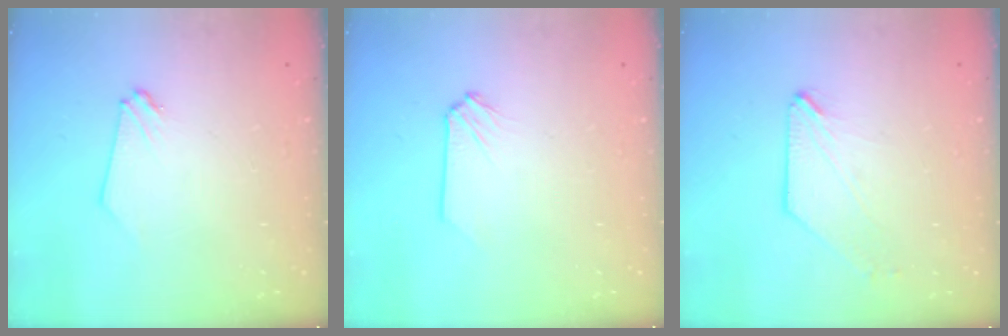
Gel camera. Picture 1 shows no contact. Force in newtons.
{"total": 0.0}
{"total": 0.7, "press": 0.7, "slide": 0.1}